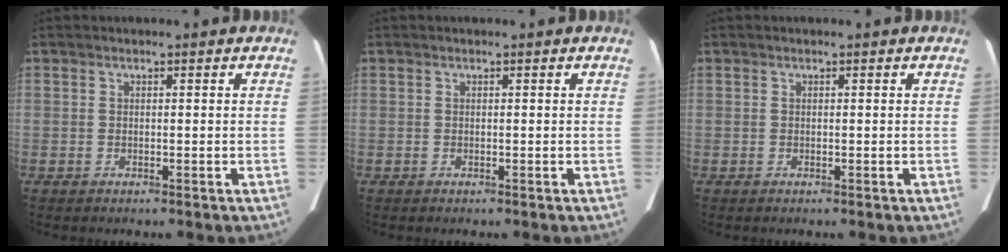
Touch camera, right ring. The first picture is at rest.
{"total": 0.0}
{"total": 0.0}